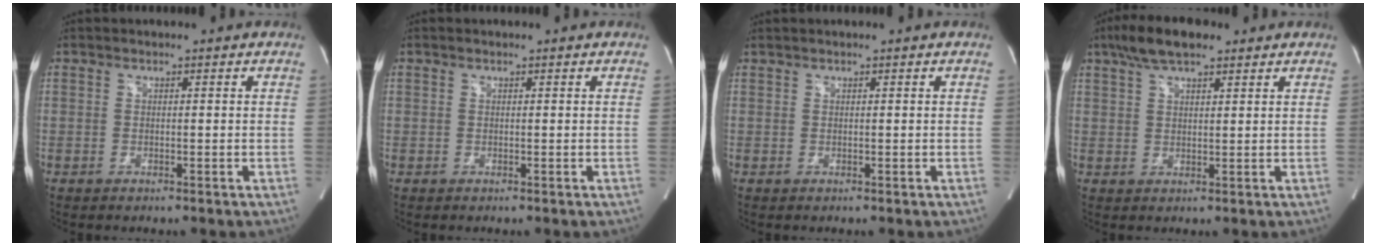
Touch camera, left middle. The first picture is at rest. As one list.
[{"total": 0.0}, {"total": 0.5, "force": [0.5, 0.0, 0.1], "torque": [-0.009, 0.011, 0.015]}, {"total": 7.4, "force": [5.2, 2.3, 4.8], "torque": [-0.096, 0.019, 0.094]}]